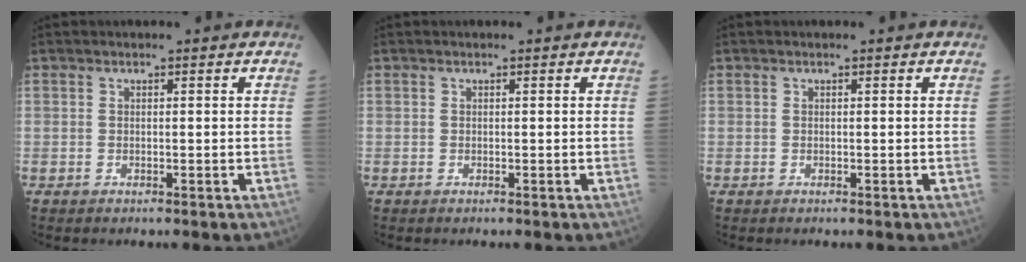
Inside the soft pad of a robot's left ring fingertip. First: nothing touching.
{"total": 0.0}
{"total": 0.0}